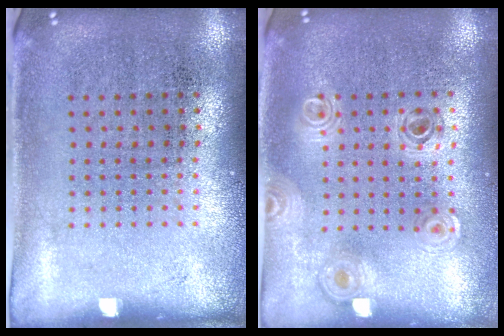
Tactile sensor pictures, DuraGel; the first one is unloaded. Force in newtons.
{"total": 0.9, "press": 0.9, "slide": 0.0}